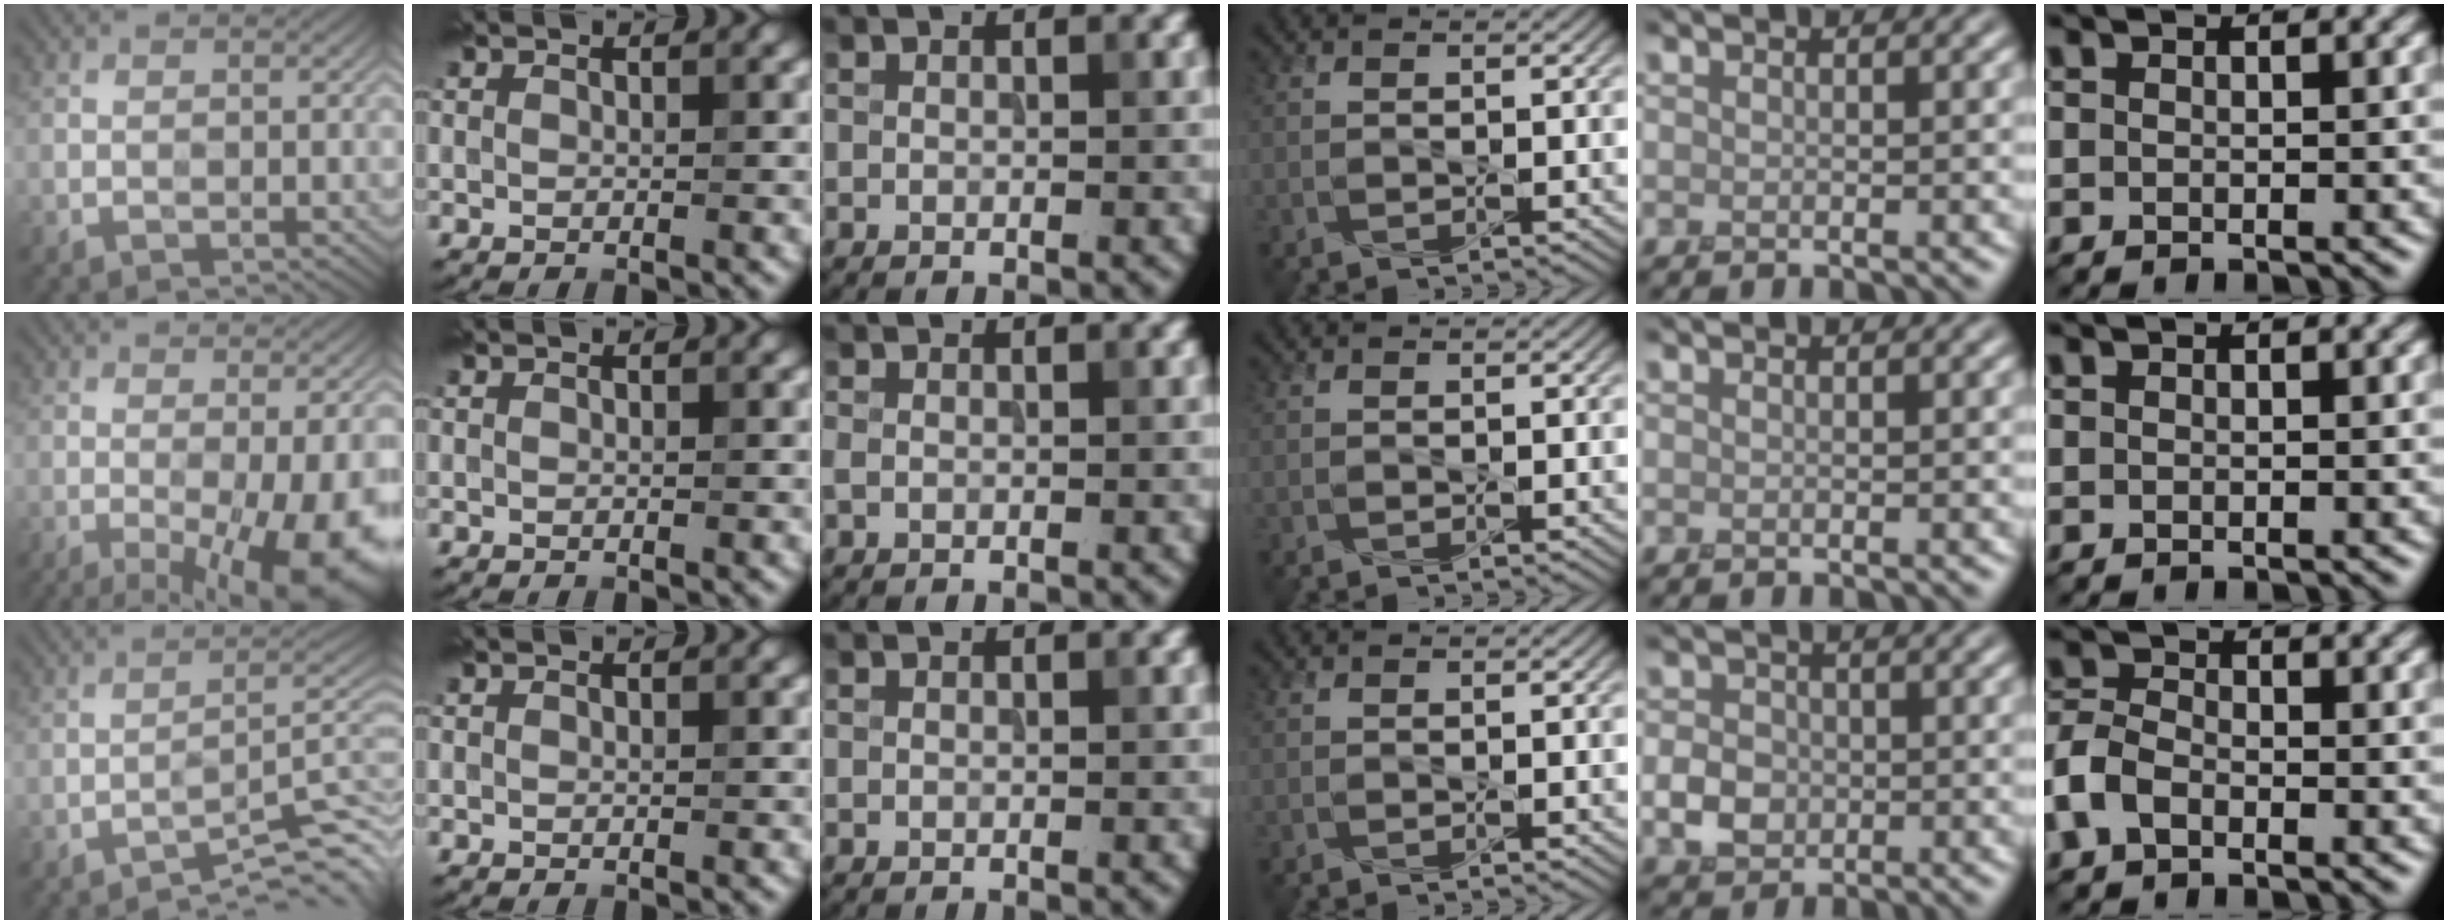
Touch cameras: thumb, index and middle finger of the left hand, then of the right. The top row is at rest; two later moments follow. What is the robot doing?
{"motion": "press", "object": "syringe"}